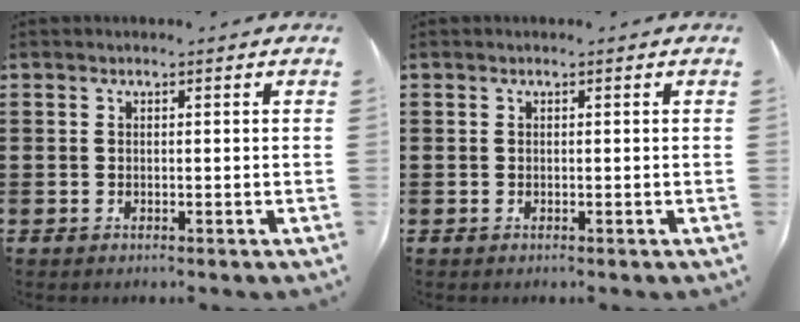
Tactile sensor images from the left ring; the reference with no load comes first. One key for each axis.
{"total": 0.0}